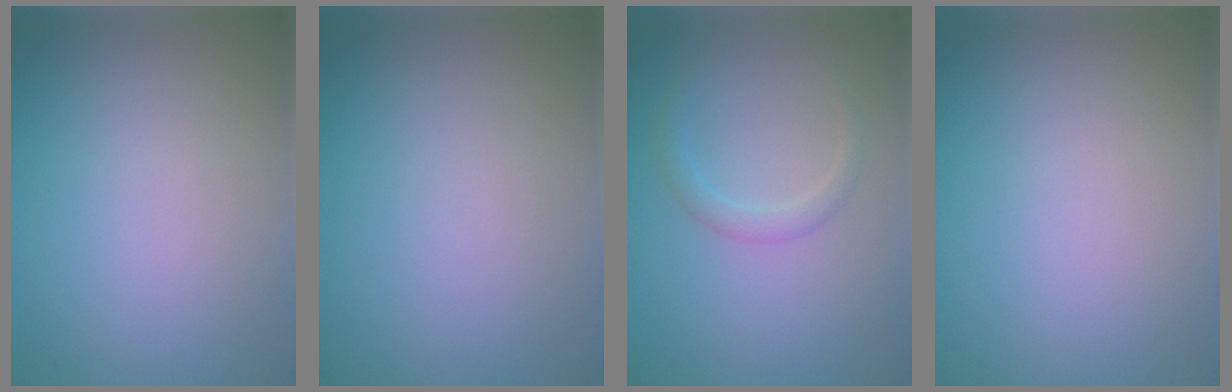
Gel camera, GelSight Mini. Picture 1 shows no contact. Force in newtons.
{"total": 0.0}
{"total": 1.4, "press": 1.4, "slide": 0.1}
{"total": 0.0}